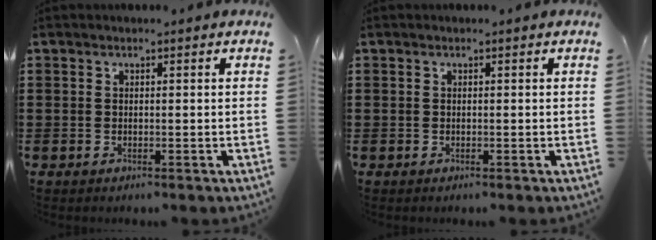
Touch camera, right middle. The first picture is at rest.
{"total": 0.0}